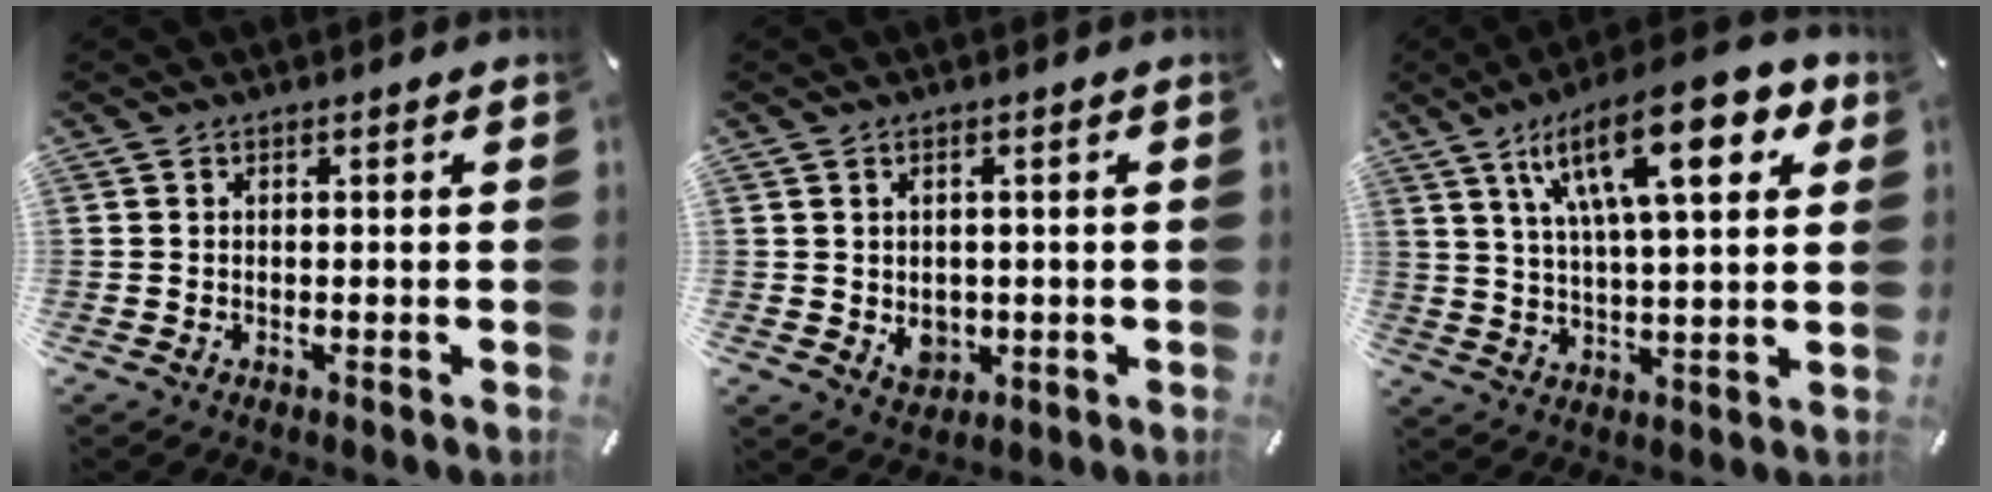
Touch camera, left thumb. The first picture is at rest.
{"total": 4.2, "force": [-0.2, 3.6, 2.1], "torque": [-0.012, -0.003, -0.004]}
{"total": 19.7, "force": [9.9, 6.2, 15.9], "torque": [-0.268, -0.022, 0.154]}